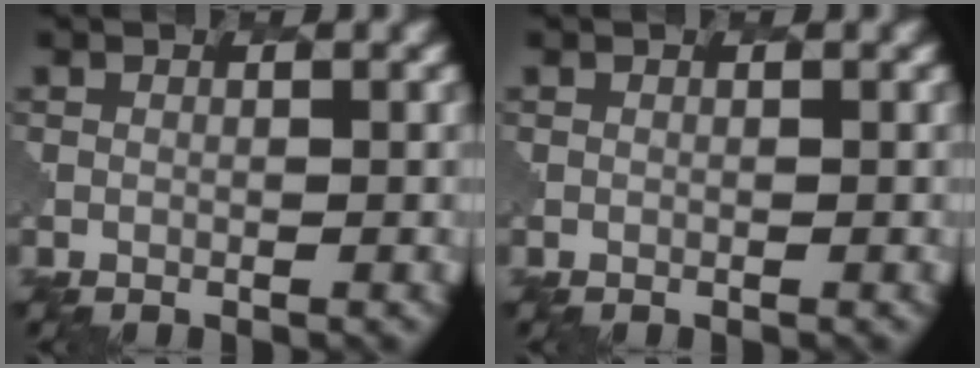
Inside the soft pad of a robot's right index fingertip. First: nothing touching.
{"total": 0.0}